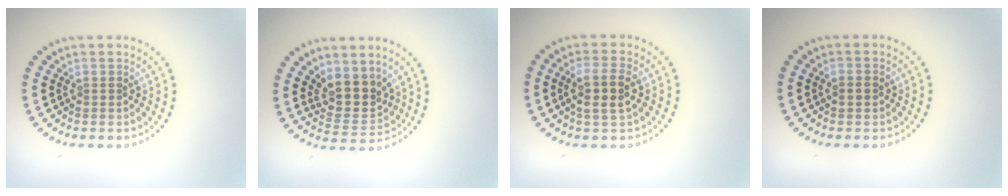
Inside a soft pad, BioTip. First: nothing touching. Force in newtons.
{"total": 3.6, "press": 3.1, "slide": 1.9}
{"total": 3.0, "press": 2.7, "slide": 1.2}
{"total": 1.2, "press": 1.2, "slide": 0.2}